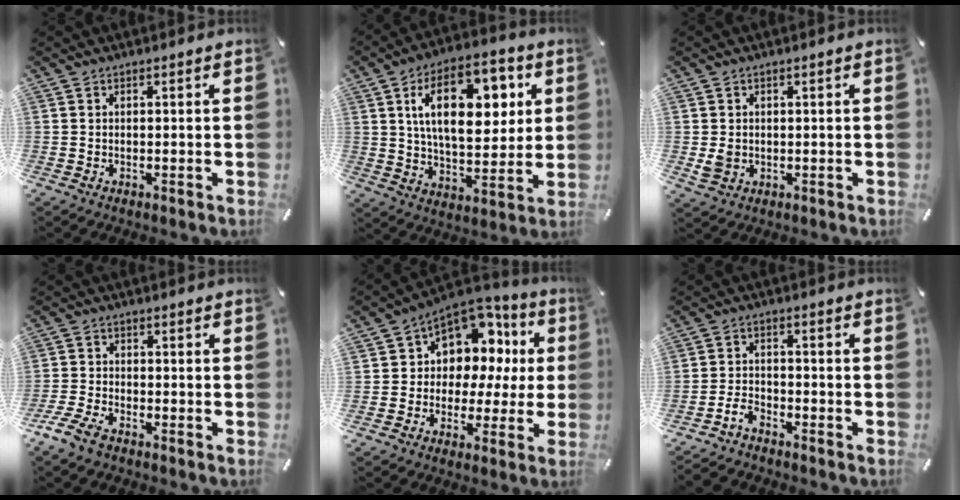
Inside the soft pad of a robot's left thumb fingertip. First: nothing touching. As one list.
[{"total": 19.7, "force": [6.6, 10.5, 15.3], "torque": [-0.243, -0.002, 0.106]}, {"total": 2.8, "force": [0.0, 2.5, 1.2], "torque": [-0.014, 0.001, 0.000]}, {"total": 4.7, "force": [-3.5, 2.0, 2.4], "torque": [-0.068, 0.009, -0.073]}, {"total": 10.2, "force": [4.8, 8.2, 3.8], "torque": [-0.052, -0.052, 0.087]}, {"total": 4.3, "force": [-3.5, 2.1, 1.5], "torque": [-0.039, 0.015, -0.068]}]